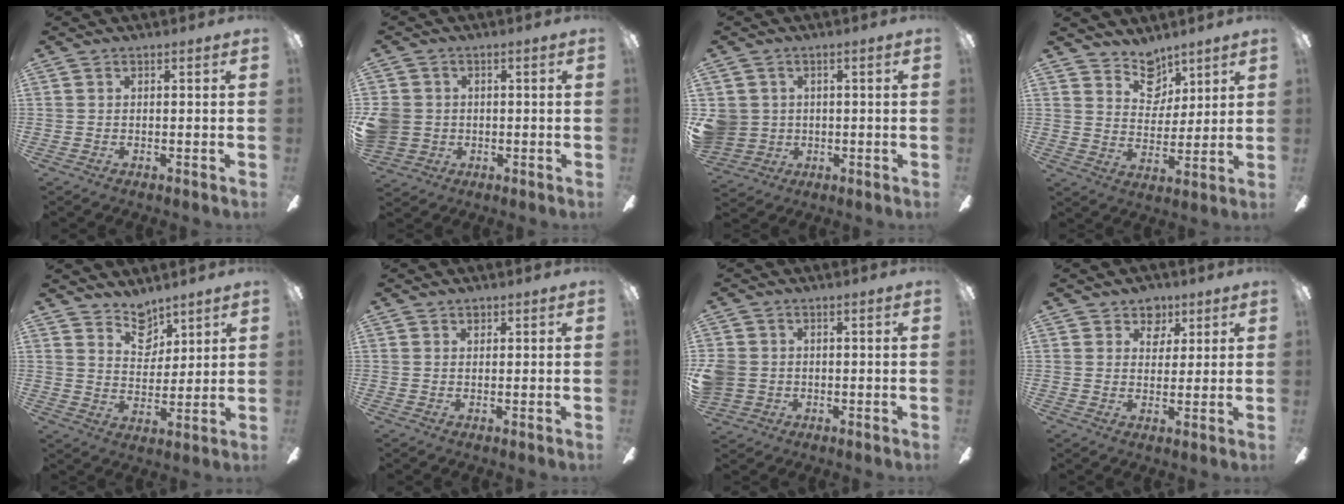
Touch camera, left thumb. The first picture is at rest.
{"total": 6.0, "force": [0.0, 5.7, 1.9], "torque": [-0.055, 0.011, 0.002]}
{"total": 6.2, "force": [0.7, 6.1, 1.3], "torque": [-0.046, 0.004, 0.016]}
{"total": 8.8, "force": [6.9, 5.2, 1.9], "torque": [-0.027, -0.047, 0.130]}
{"total": 7.6, "force": [6.2, 4.0, 1.7], "torque": [-0.025, -0.037, 0.115]}
{"total": 1.1, "force": [0.8, 0.7, 0.4], "torque": [0.000, -0.002, 0.013]}
{"total": 4.8, "force": [0.0, 4.5, 1.6], "torque": [-0.047, 0.011, 0.002]}
{"total": 5.8, "force": [3.8, 4.1, 1.3], "torque": [-0.010, -0.016, 0.066]}